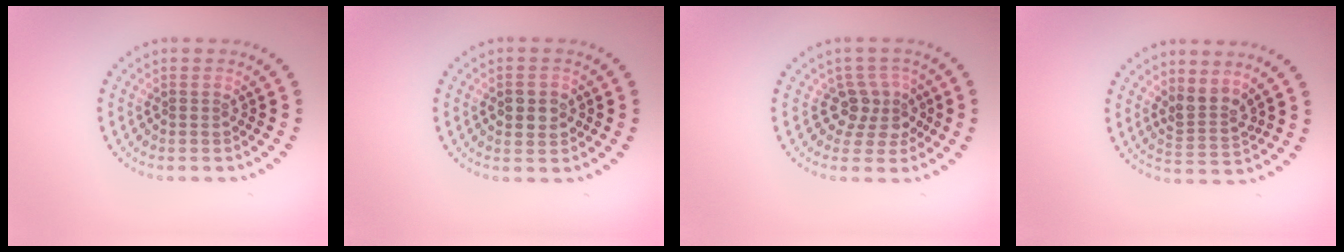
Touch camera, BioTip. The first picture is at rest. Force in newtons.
{"total": 2.1, "press": 2.1, "slide": 0.2}
{"total": 2.8, "press": 2.1, "slide": 1.8}
{"total": 2.7, "press": 2.0, "slide": 1.7}